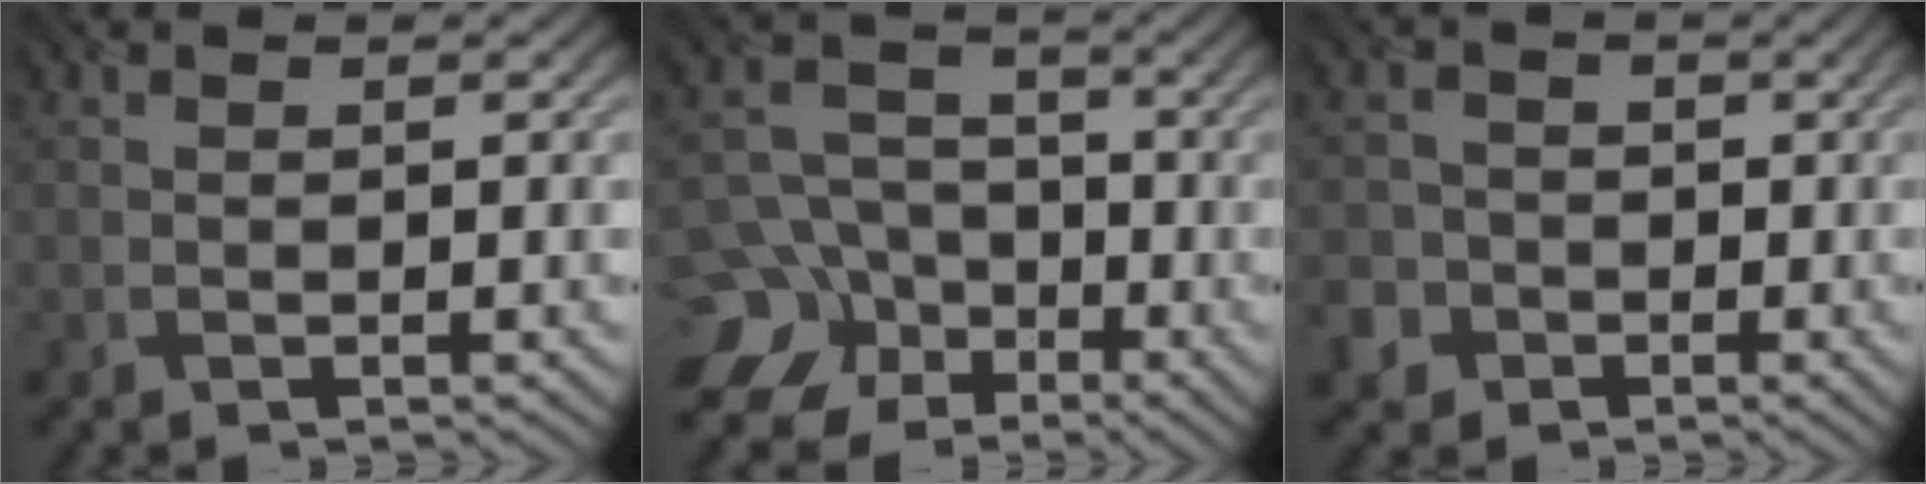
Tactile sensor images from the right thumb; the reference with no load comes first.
{"total": 11.6, "force": [-6.1, 9.6, 2.0], "torque": [-0.075, -0.033, -0.125]}
{"total": 4.5, "force": [-2.6, 3.7, -0.2], "torque": [0.004, -0.012, -0.056]}